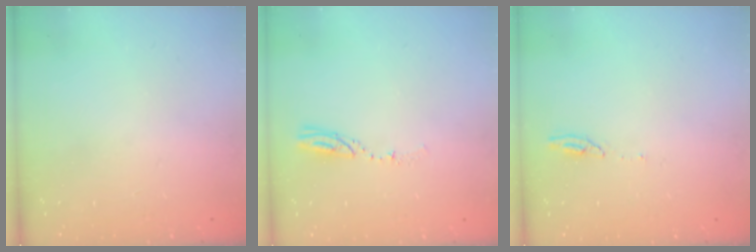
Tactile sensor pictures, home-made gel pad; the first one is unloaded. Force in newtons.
{"total": 3.9, "press": 3.9, "slide": 0.4}
{"total": 3.5, "press": 3.5, "slide": 0.3}